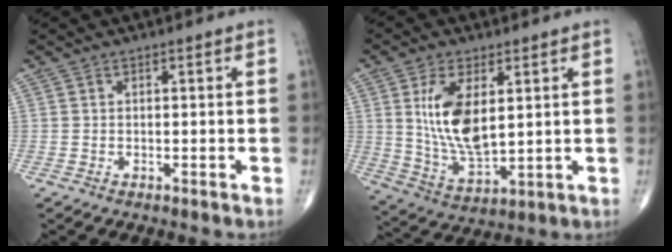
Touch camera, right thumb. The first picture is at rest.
{"total": 12.4, "force": [3.0, 6.0, 10.4], "torque": [-0.193, -0.024, 0.067]}